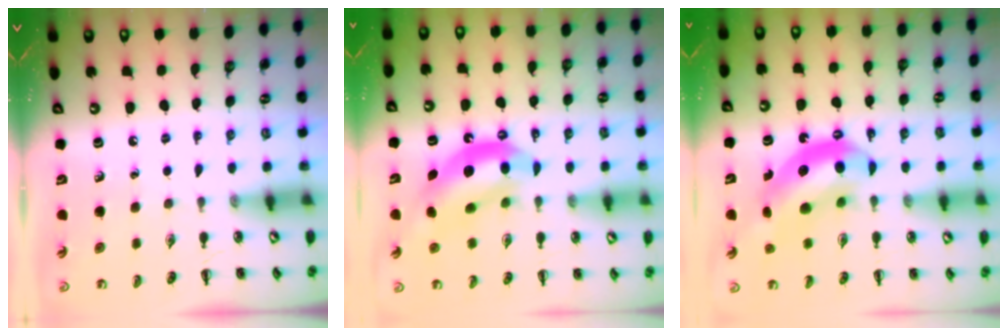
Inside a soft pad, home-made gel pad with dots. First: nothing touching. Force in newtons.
{"total": 12.6, "press": 12.2, "slide": 3.2}
{"total": 13.4, "press": 12.9, "slide": 3.6}